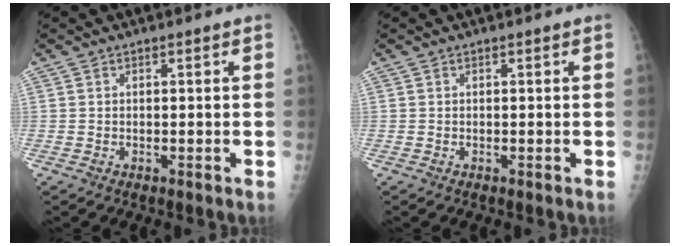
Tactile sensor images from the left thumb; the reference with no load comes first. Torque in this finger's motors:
{"motor_torque": [0.07, 0.03, 0.06, 0.05, 0.00]}